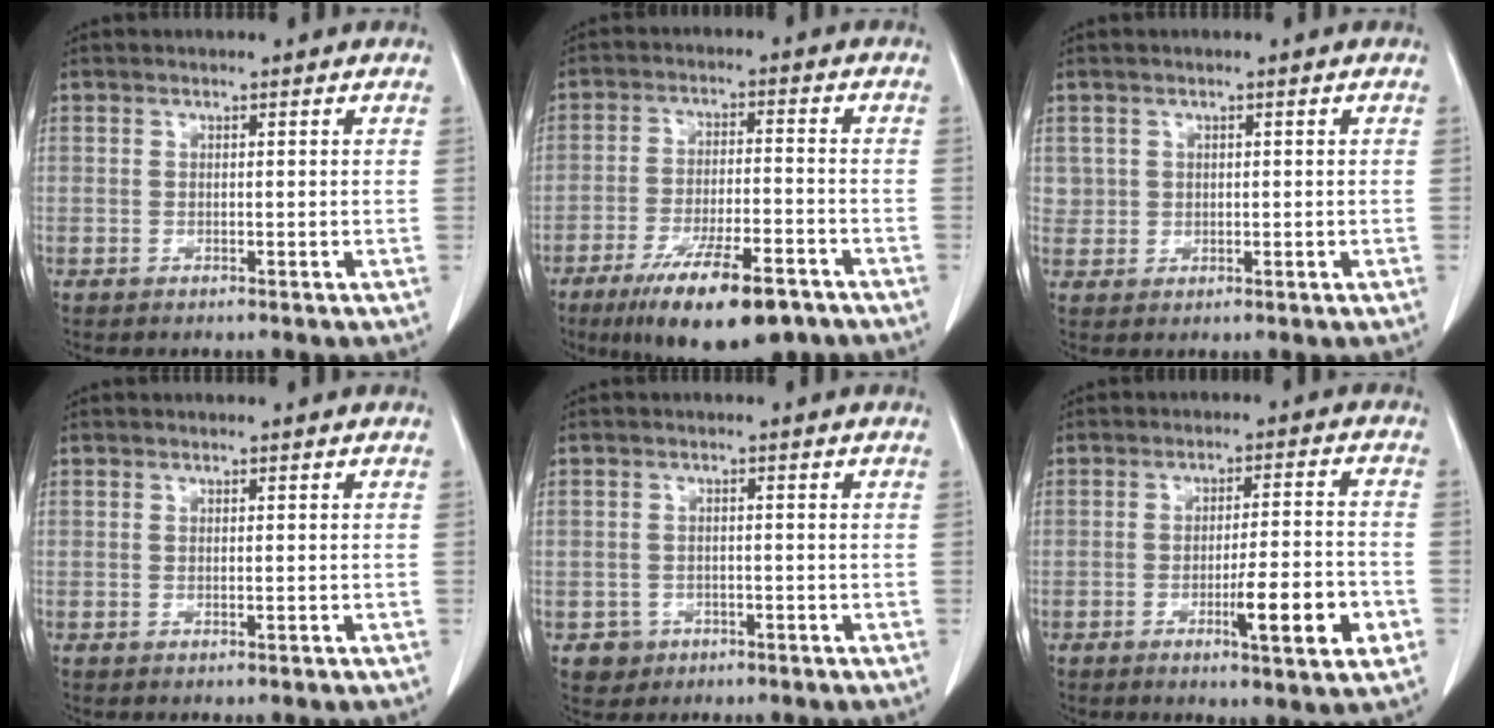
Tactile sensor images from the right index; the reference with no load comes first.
{"total": 14.5, "force": [-9.7, 3.5, 10.2], "torque": [-0.165, -0.024, -0.155]}
{"total": 2.1, "force": [0.7, 2.0, 0.1], "torque": [0.009, 0.002, 0.011]}
{"total": 0.0}
{"total": 3.0, "force": [-1.1, 2.8, 0.2], "torque": [0.003, 0.010, -0.012]}
{"total": 9.3, "force": [-3.3, 0.8, 8.7], "torque": [-0.127, -0.006, -0.048]}